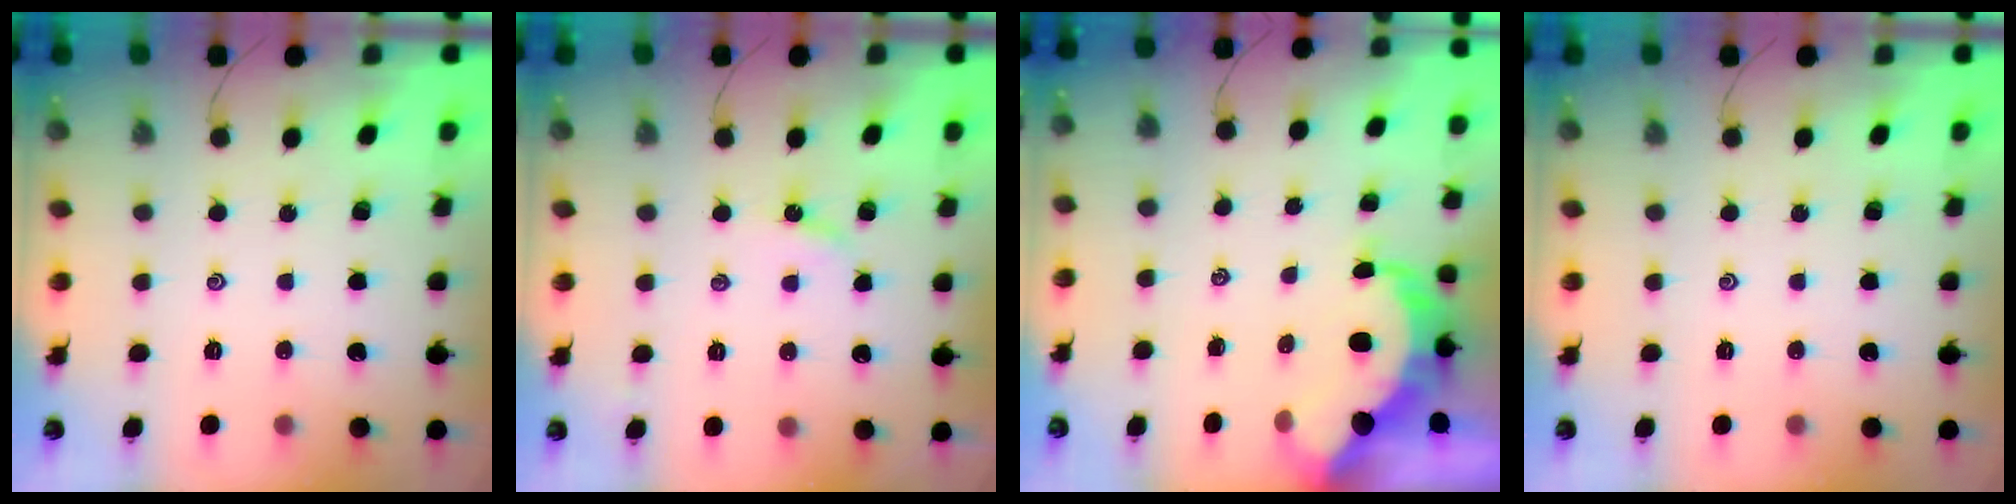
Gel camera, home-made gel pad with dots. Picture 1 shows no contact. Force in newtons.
{"total": 2.9, "press": 2.9, "slide": 0.3}
{"total": 8.5, "press": 8.5, "slide": 0.6}
{"total": 0.0}